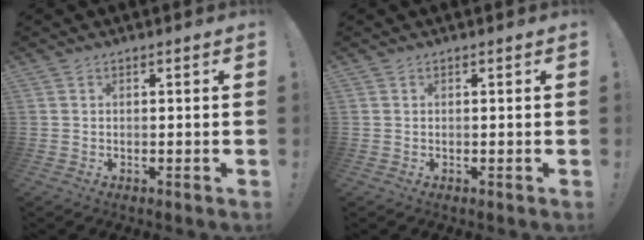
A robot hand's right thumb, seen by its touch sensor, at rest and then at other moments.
{"total": 0.0}